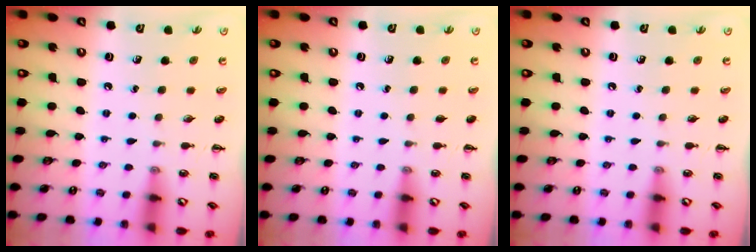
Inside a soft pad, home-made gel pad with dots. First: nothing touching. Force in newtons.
{"total": 0.0}
{"total": 0.0}